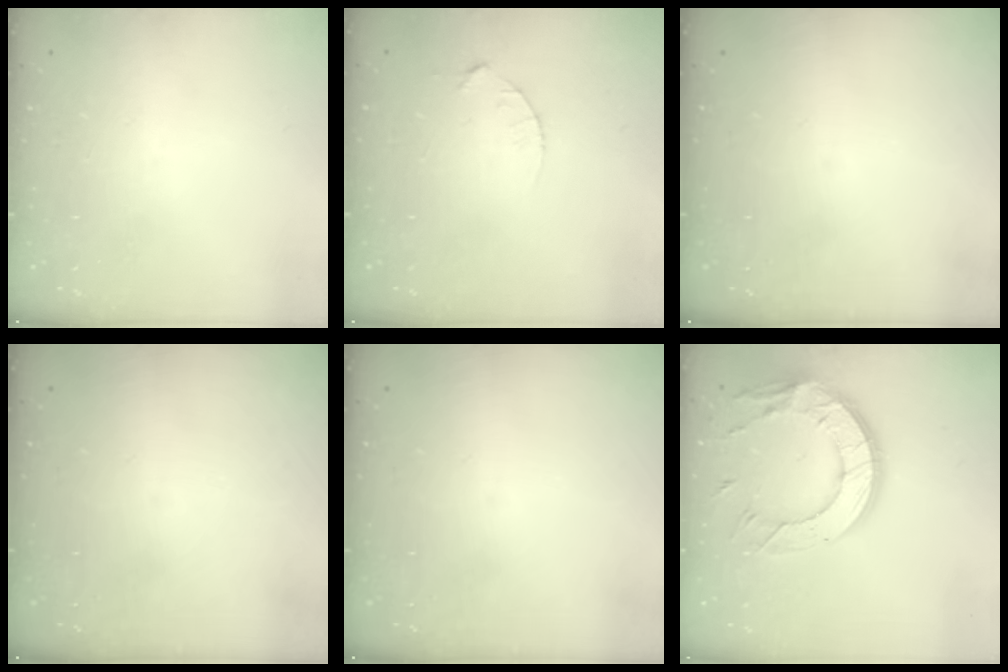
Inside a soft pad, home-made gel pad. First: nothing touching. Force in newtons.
{"total": 3.1, "press": 3.1, "slide": 0.4}
{"total": 0.0}
{"total": 0.0}
{"total": 0.0}
{"total": 17.3, "press": 17.2, "slide": 1.3}